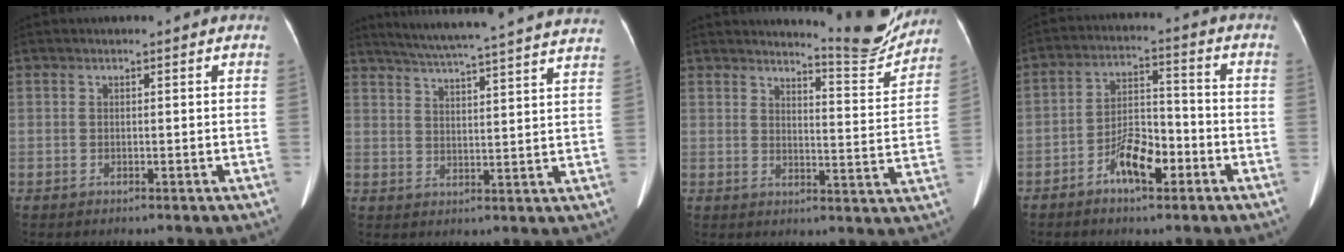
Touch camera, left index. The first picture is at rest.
{"total": 25.6, "force": [23.4, 0.2, 10.3], "torque": [-0.167, -0.026, 0.292]}
{"total": 8.6, "force": [8.6, -0.1, 1.2], "torque": [-0.020, -0.044, 0.104]}
{"total": 7.7, "force": [-4.2, 2.8, 5.8], "torque": [-0.113, 0.008, -0.074]}